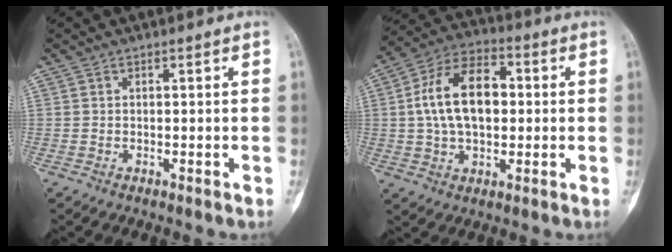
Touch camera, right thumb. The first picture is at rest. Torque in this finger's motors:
{"motor_torque": [1.68, 1.76, 0.73, -0.49, 0.20]}